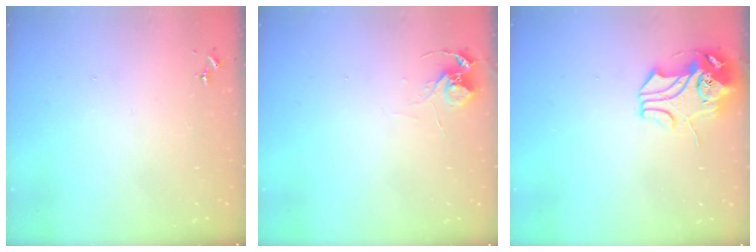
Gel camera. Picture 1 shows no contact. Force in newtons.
{"total": 6.5, "press": 6.5, "slide": 0.4}
{"total": 9.9, "press": 9.8, "slide": 1.6}